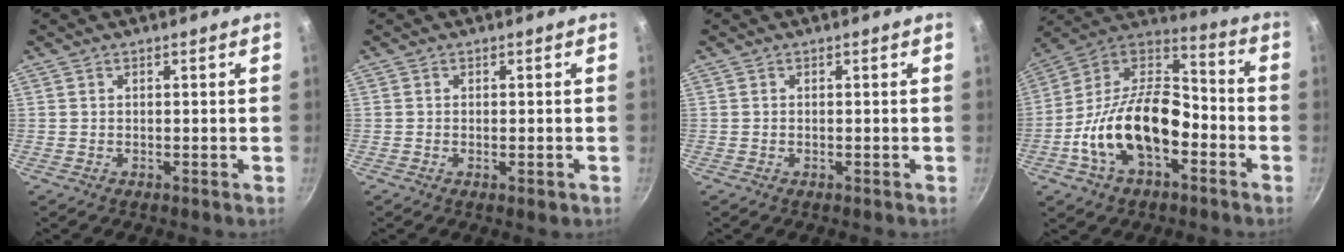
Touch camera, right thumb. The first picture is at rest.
{"total": 1.8, "force": [-0.7, 0.6, 1.6], "torque": [-0.028, -0.002, -0.011]}
{"total": 0.0}
{"total": 21.3, "force": [-6.5, 12.3, 16.1], "torque": [-0.269, 0.061, -0.132]}